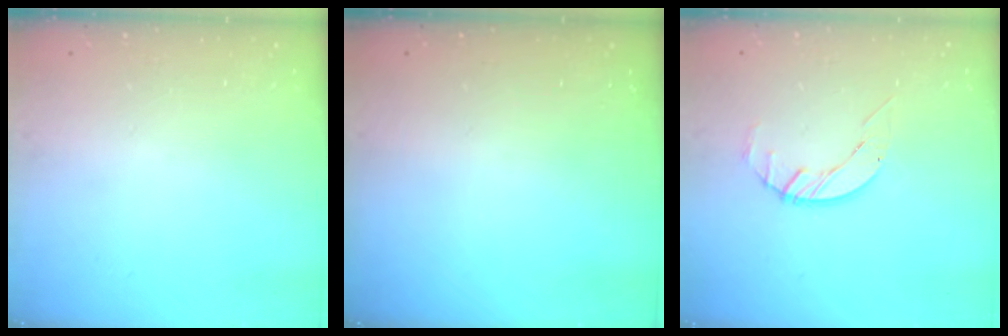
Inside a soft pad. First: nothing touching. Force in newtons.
{"total": 0.0}
{"total": 2.7, "press": 2.7, "slide": 0.3}